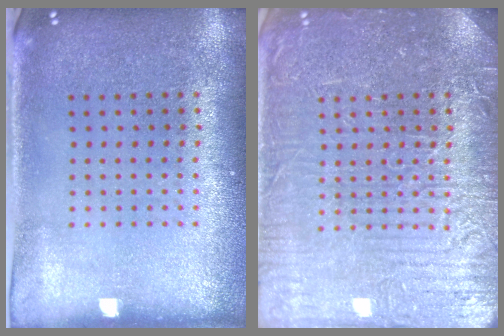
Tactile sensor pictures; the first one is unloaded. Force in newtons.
{"total": 7.3, "press": 7.3, "slide": 1.0}